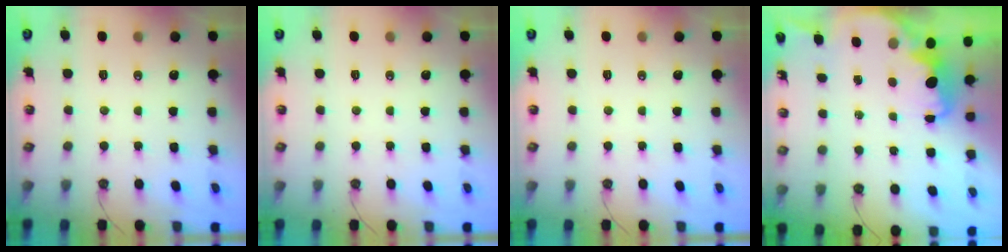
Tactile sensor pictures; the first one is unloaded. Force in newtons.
{"total": 0.0}
{"total": 0.0}
{"total": 2.7, "press": 2.7, "slide": 0.4}